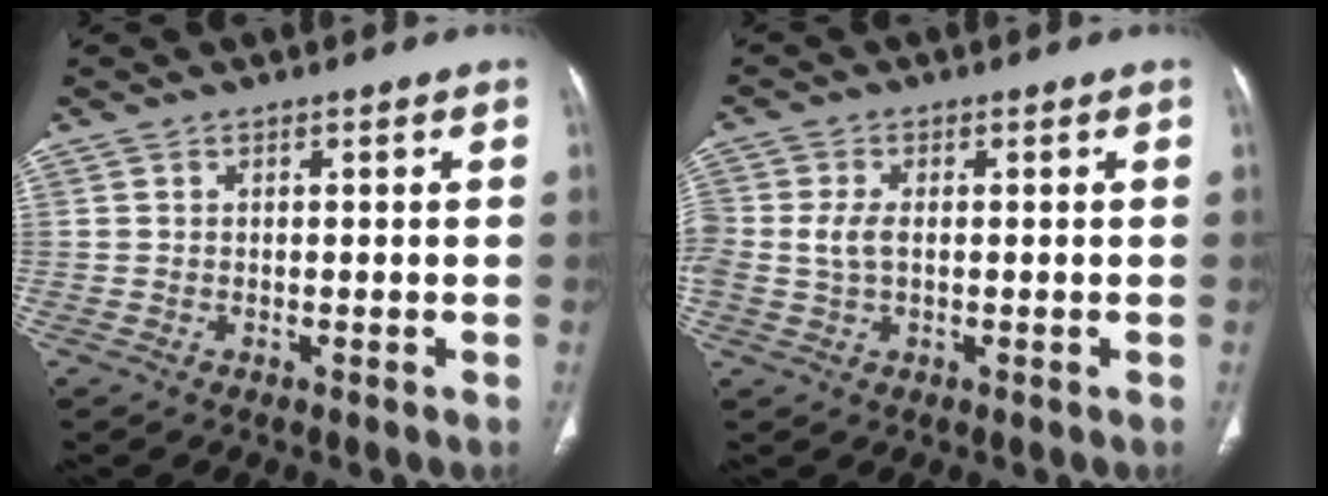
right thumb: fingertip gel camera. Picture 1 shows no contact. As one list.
[{"total": 3.8, "force": [0.0, 2.3, 3.1], "torque": [-0.075, 0.004, 0.001]}]